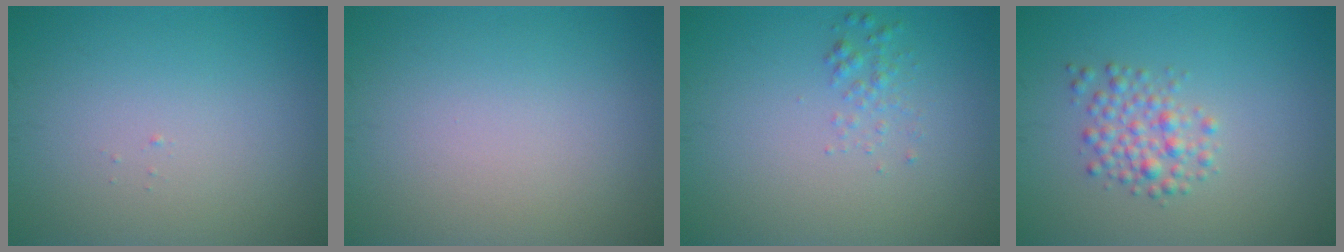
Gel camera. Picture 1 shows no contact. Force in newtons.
{"total": 0.0}
{"total": 1.1, "press": 1.1, "slide": 0.0}
{"total": 2.5, "press": 2.5, "slide": 0.1}